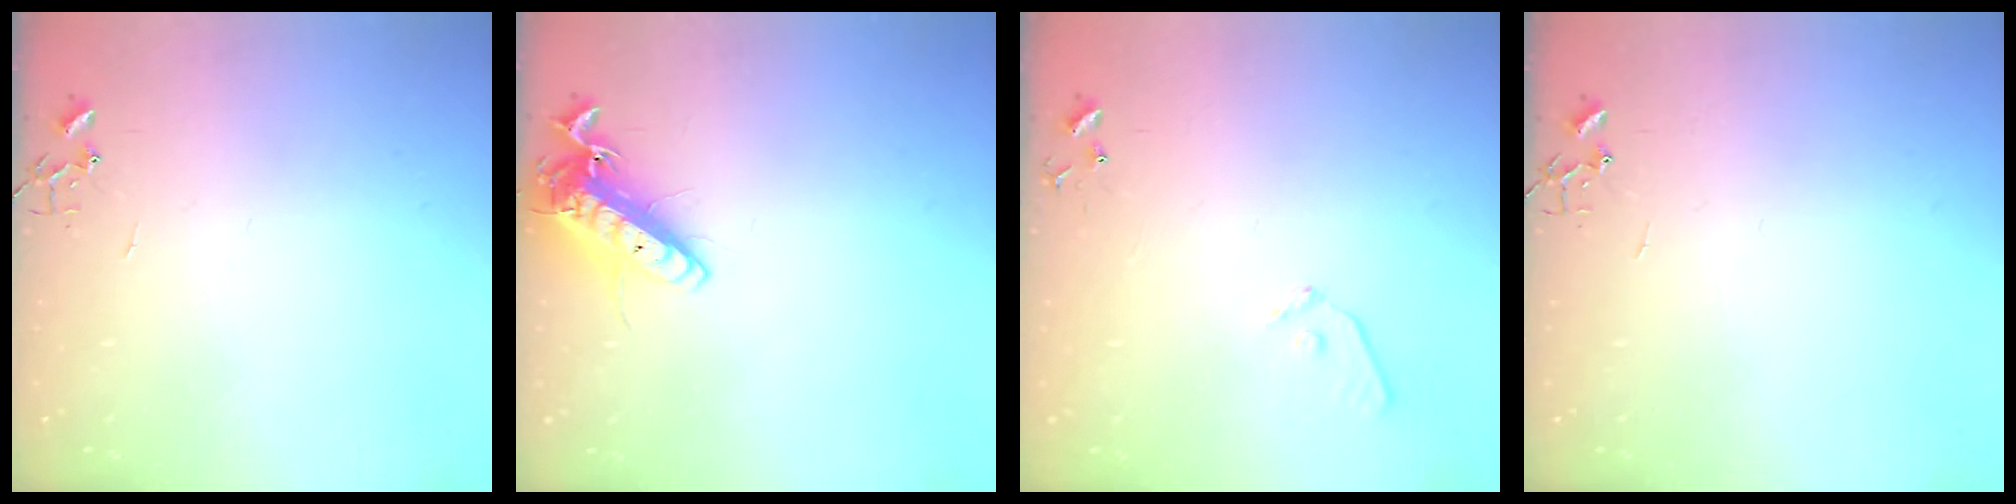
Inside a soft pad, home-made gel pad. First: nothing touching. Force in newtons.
{"total": 14.0, "press": 13.9, "slide": 2.0}
{"total": 7.4, "press": 7.4, "slide": 0.6}
{"total": 0.0}